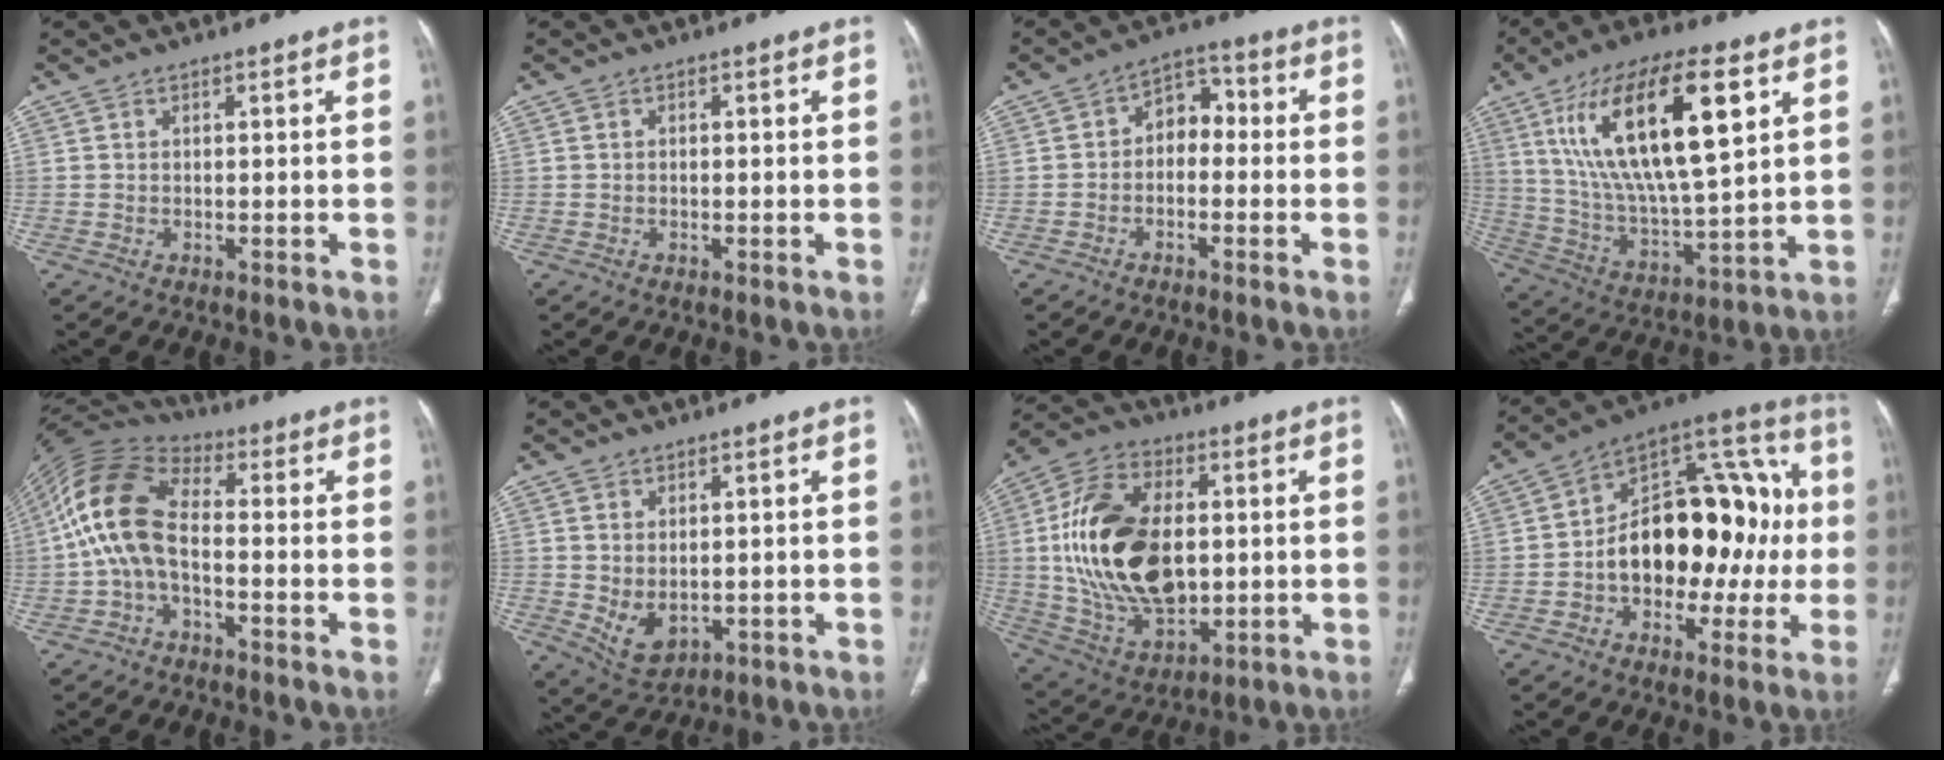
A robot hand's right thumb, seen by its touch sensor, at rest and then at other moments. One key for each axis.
{"total": 0.0}
{"total": 6.2, "fx": -0.7, "fy": 4.5, "fz": 4.2, "tx": -0.037, "ty": 0.034, "tz": -0.027}
{"total": 23.8, "fx": 8.8, "fy": 7.8, "fz": 20.7, "tx": -0.374, "ty": -0.017, "tz": 0.160}
{"total": 13.4, "fx": -1.5, "fy": 7.5, "fz": 10.9, "tx": -0.220, "ty": 0.037, "tz": -0.041}
{"total": 5.2, "fx": -0.3, "fy": 3.5, "fz": 3.9, "tx": -0.066, "ty": -0.009, "tz": 0.015}
{"total": 23.6, "fx": 1.5, "fy": 14.1, "fz": 18.8, "tx": -0.340, "ty": -0.004, "tz": 0.039}
{"total": 24.7, "fx": -1.0, "fy": 15.3, "fz": 19.4, "tx": -0.246, "ty": 0.053, "tz": -0.012}